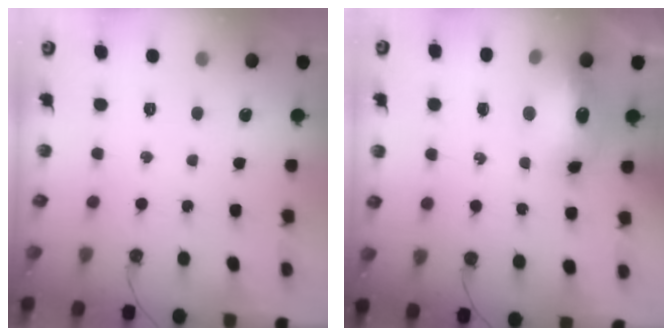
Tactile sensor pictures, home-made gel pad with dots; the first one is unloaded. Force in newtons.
{"total": 15.1, "press": 15.0, "slide": 1.3}